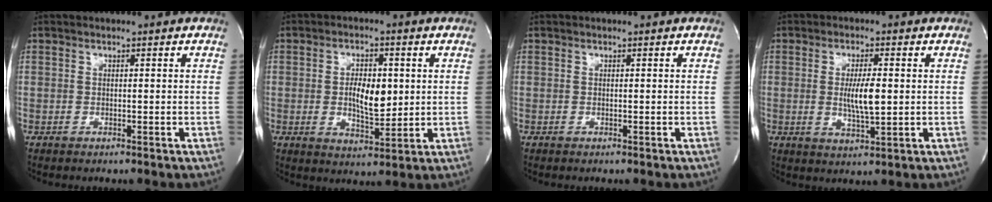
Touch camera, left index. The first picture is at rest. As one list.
[{"total": 6.5, "force": [0.2, 2.8, 5.9], "torque": [-0.098, -0.004, 0.006]}, {"total": 0.0}, {"total": 5.3, "force": [-0.2, 0.9, 5.2], "torque": [-0.096, -0.010, -0.003]}]